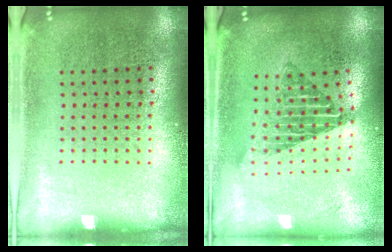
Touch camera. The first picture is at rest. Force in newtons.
{"total": 1.6, "press": 1.3, "slide": 0.9}